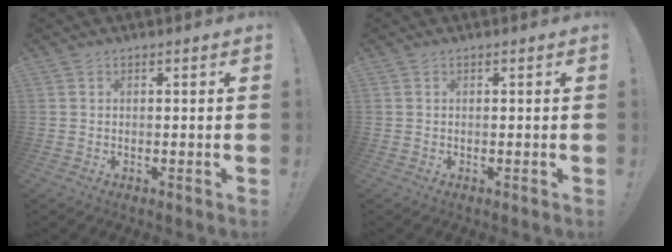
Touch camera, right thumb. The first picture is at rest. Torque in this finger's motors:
{"motor_torque": [0.00, 0.00, 0.00, 0.00, 0.00]}